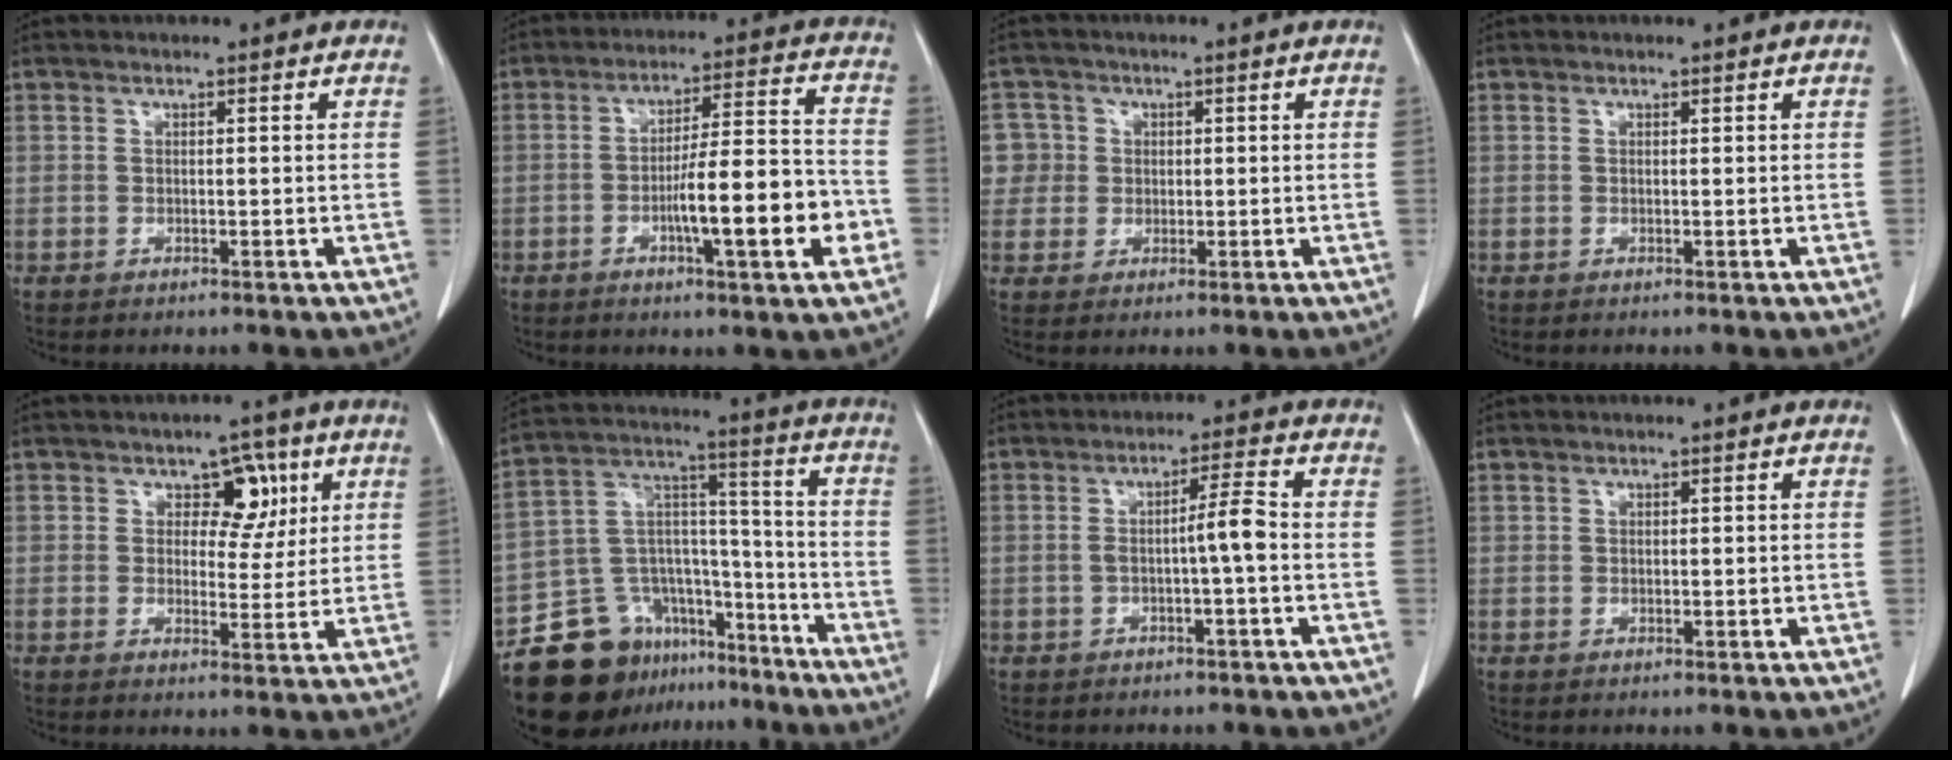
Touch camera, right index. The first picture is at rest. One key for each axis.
{"total": 13.3, "fx": -4.0, "fy": 1.3, "fz": 12.6, "tx": -0.196, "ty": 0.008, "tz": -0.061}
{"total": 5.7, "fx": 1.1, "fy": 5.6, "fz": 0.1, "tx": 0.005, "ty": 0.018, "tz": 0.023}
{"total": 0.0}
{"total": 5.6, "fx": 2.3, "fy": 3.6, "fz": 3.6, "tx": -0.035, "ty": 0.008, "tz": 0.034}
{"total": 17.4, "fx": -13.0, "fy": 10.3, "fz": 5.4, "tx": -0.083, "ty": 0.084, "tz": -0.212}
{"total": 4.0, "fx": -0.7, "fy": -0.2, "fz": 4.0, "tx": -0.066, "ty": 0.009, "tz": -0.009}
{"total": 0.5, "fx": 0.3, "fy": 0.4, "fz": 0.1, "tx": 0.003, "ty": -0.001, "tz": 0.005}